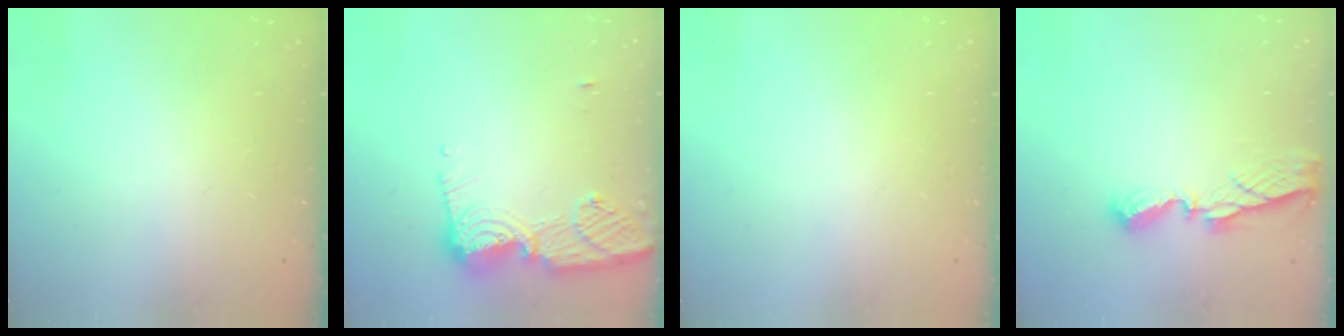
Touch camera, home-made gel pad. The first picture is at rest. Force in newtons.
{"total": 12.0, "press": 12.0, "slide": 1.1}
{"total": 0.0}
{"total": 6.9, "press": 6.9, "slide": 0.6}